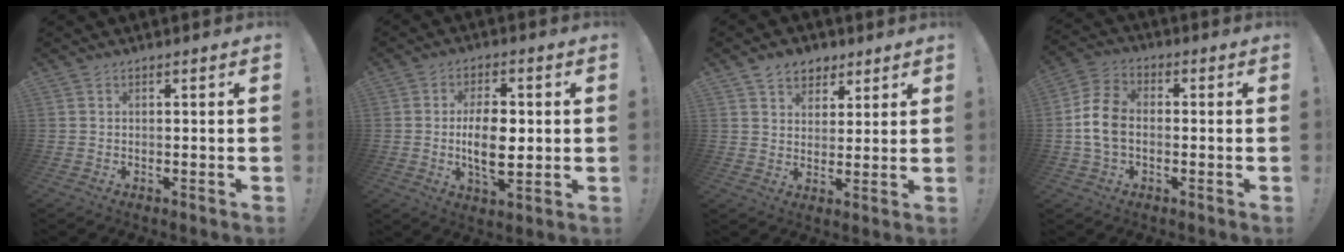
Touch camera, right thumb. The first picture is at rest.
{"total": 11.2, "force": [-0.1, 5.8, 9.5], "torque": [-0.161, -0.005, -0.008]}
{"total": 7.5, "force": [4.6, 5.7, 1.9], "torque": [-0.020, -0.027, 0.089]}
{"total": 9.7, "force": [-1.2, 6.7, 6.9], "torque": [-0.129, 0.008, -0.019]}